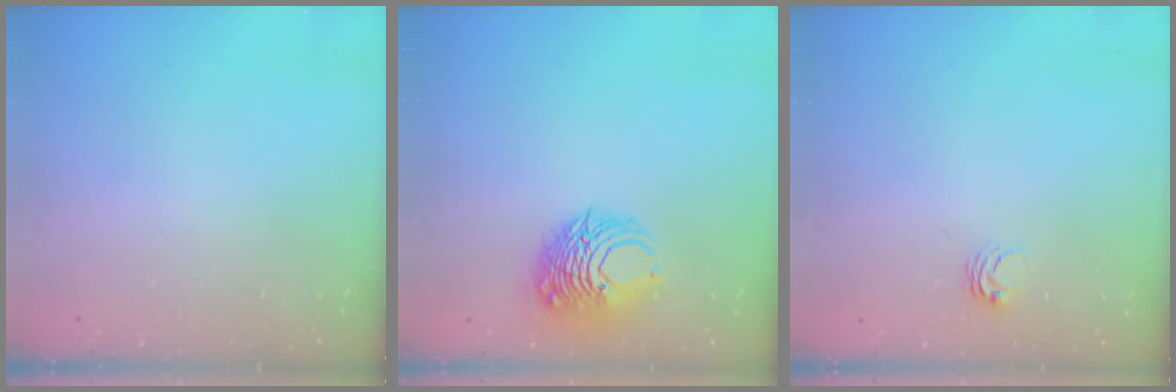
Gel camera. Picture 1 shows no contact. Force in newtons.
{"total": 9.7, "press": 9.7, "slide": 0.9}
{"total": 3.4, "press": 3.4, "slide": 0.2}